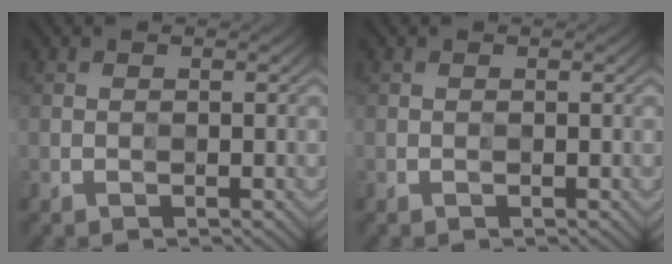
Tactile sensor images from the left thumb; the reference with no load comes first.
{"total": 0.0}